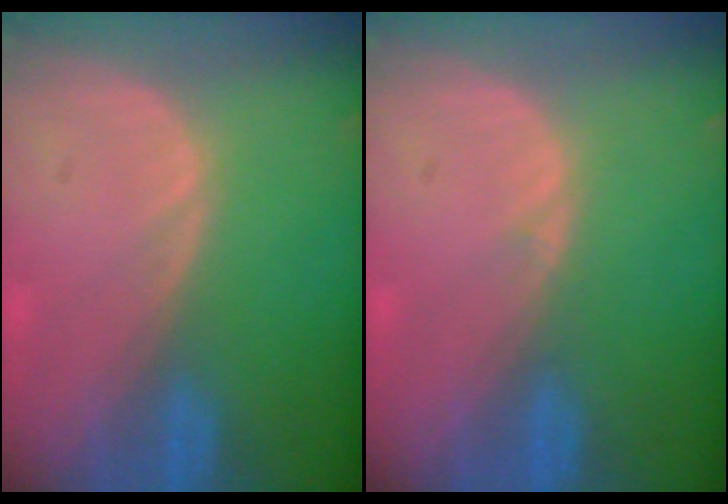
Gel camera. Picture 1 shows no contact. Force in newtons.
{"total": 0.6, "press": 0.2, "slide": 0.5}